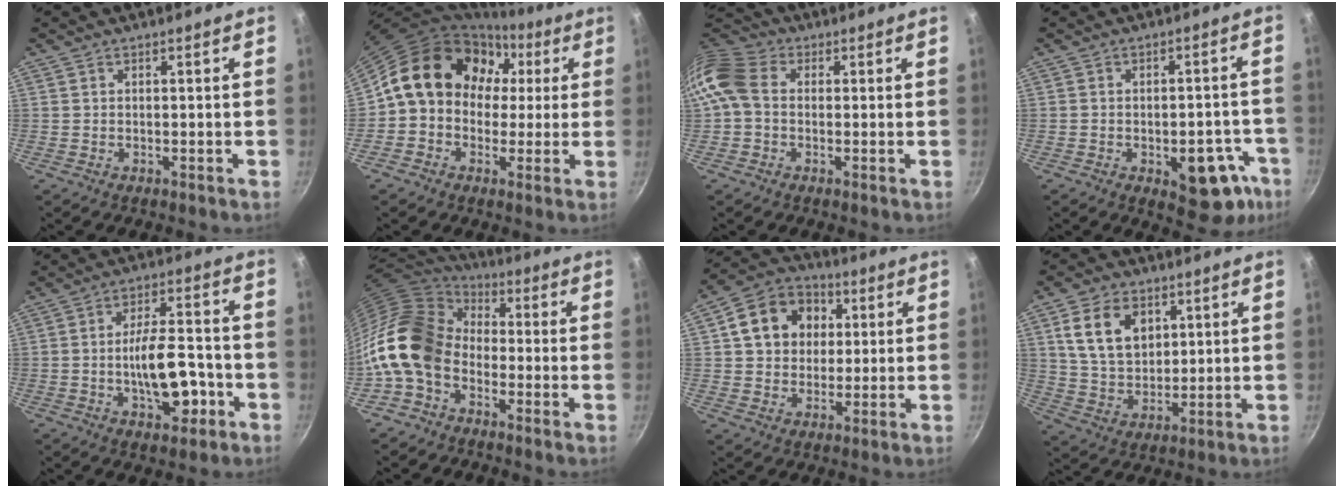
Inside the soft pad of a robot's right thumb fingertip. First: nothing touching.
{"total": 16.8, "force": [2.7, 13.9, 8.9], "torque": [-0.107, 0.050, 0.031]}
{"total": 8.2, "force": [0.1, 6.4, 5.2], "torque": [-0.094, 0.018, -0.019]}
{"total": 12.5, "force": [-5.0, 6.5, 9.4], "torque": [-0.056, 0.025, -0.057]}
{"total": 12.2, "force": [-3.8, 5.9, 10.0], "torque": [-0.132, 0.036, -0.054]}
{"total": 16.8, "force": [-3.7, 12.1, 11.1], "torque": [-0.191, 0.051, -0.098]}
{"total": 13.8, "force": [3.3, 11.3, 7.2], "torque": [-0.101, 0.018, 0.045]}
{"total": 11.9, "force": [4.4, 8.2, 7.4], "torque": [-0.109, -0.017, 0.086]}